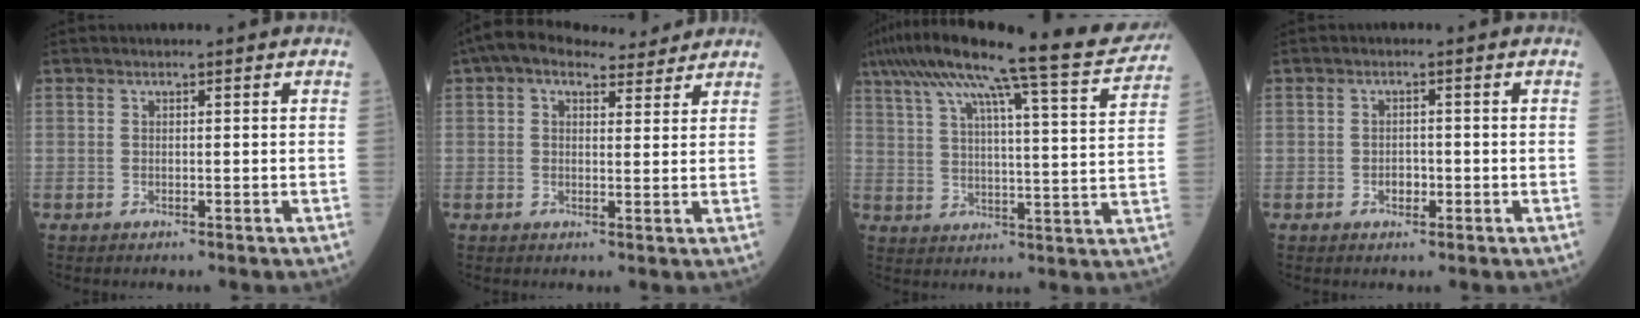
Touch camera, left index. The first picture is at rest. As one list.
[{"total": 7.4, "force": [5.9, 3.1, 3.1], "torque": [-0.053, 0.039, 0.089]}, {"total": 21.8, "force": [18.4, 0.5, 11.6], "torque": [-0.202, -0.008, 0.253]}, {"total": 1.8, "force": [-0.8, 1.2, 1.0], "torque": [-0.012, 0.006, -0.011]}]